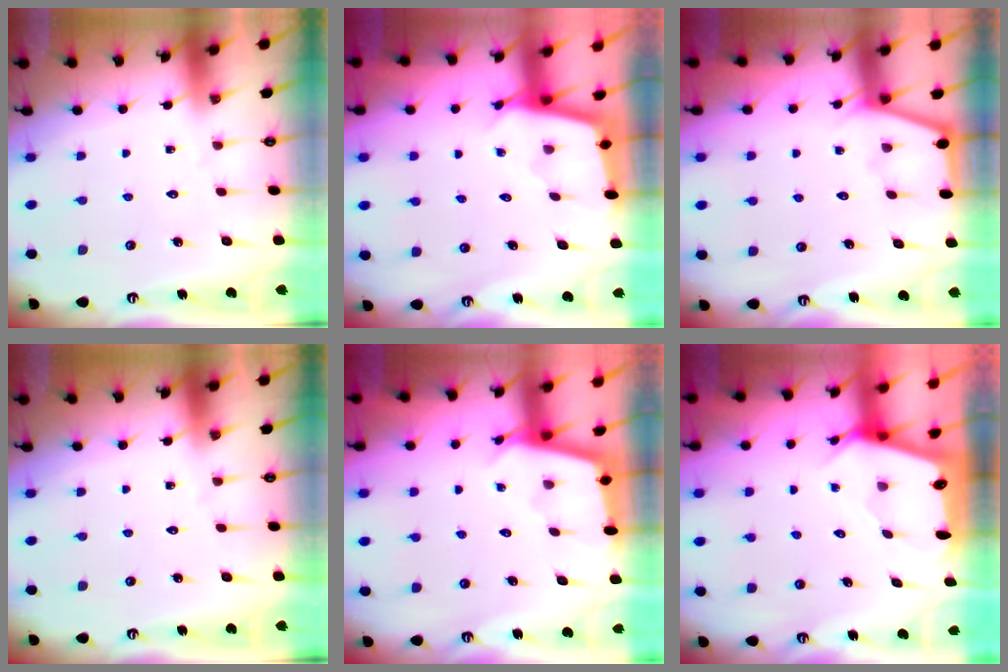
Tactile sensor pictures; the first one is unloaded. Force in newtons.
{"total": 2.5, "press": 2.5, "slide": 0.1}
{"total": 3.2, "press": 3.1, "slide": 0.3}
{"total": 0.0}
{"total": 2.9, "press": 2.9, "slide": 0.3}
{"total": 2.4, "press": 2.4, "slide": 0.3}